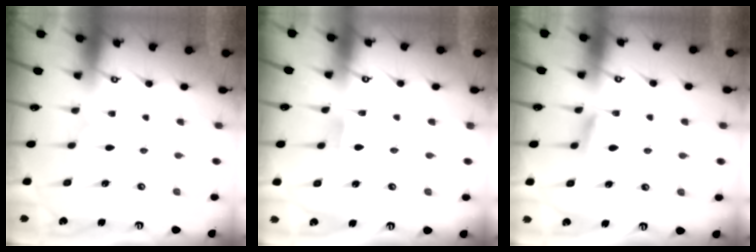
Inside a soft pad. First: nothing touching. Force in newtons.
{"total": 3.2, "press": 3.2, "slide": 0.4}
{"total": 6.6, "press": 6.6, "slide": 0.8}